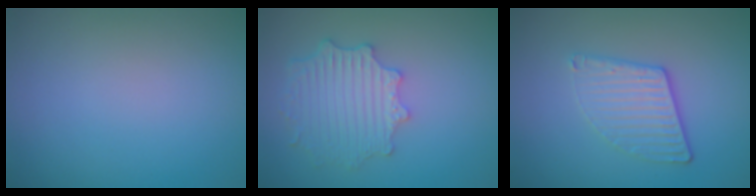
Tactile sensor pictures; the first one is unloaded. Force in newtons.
{"total": 4.7, "press": 3.9, "slide": 2.7}
{"total": 3.6, "press": 2.9, "slide": 2.1}